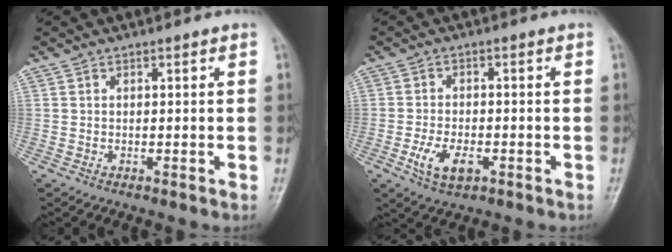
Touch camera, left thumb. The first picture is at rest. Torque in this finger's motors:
{"motor_torque": [-0.29, 0.66, 0.74, 0.22, 0.11]}